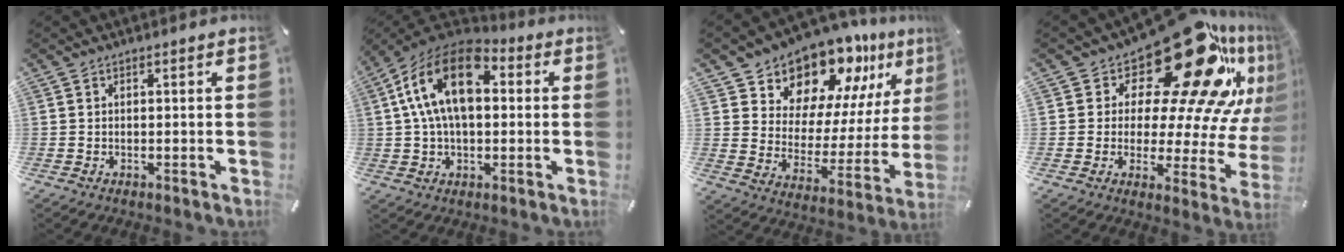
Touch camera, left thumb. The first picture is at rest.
{"total": 16.7, "force": [4.0, 10.3, 12.6], "torque": [-0.256, 0.004, 0.070]}
{"total": 14.8, "force": [13.1, 6.5, 1.8], "torque": [-0.032, -0.141, 0.227]}
{"total": 28.3, "force": [16.1, 12.3, 19.7], "torque": [-0.252, -0.128, 0.270]}